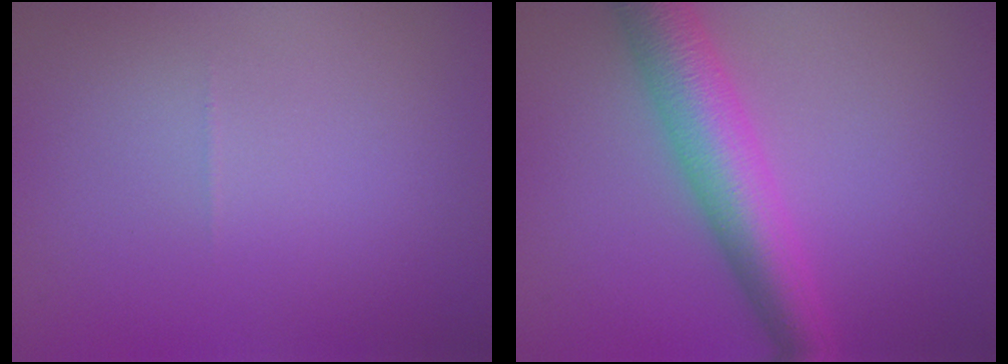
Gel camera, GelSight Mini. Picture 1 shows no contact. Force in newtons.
{"total": 6.5, "press": 6.5, "slide": 0.0}